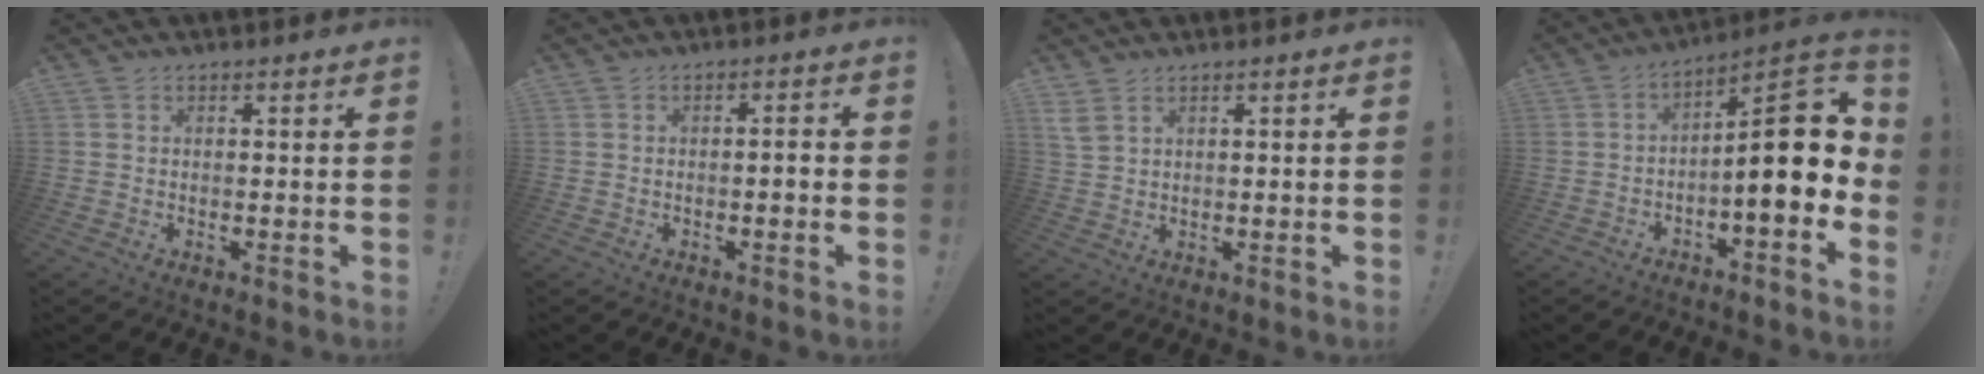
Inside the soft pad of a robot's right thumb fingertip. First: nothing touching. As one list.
[{"total": 2.4, "force": [-0.9, 0.0, 2.2], "torque": [-0.045, 0.006, -0.017]}, {"total": 3.5, "force": [2.2, 1.2, 2.5], "torque": [-0.057, -0.004, 0.043]}, {"total": 15.1, "force": [-1.4, 4.5, 14.4], "torque": [-0.209, 0.015, -0.019]}]